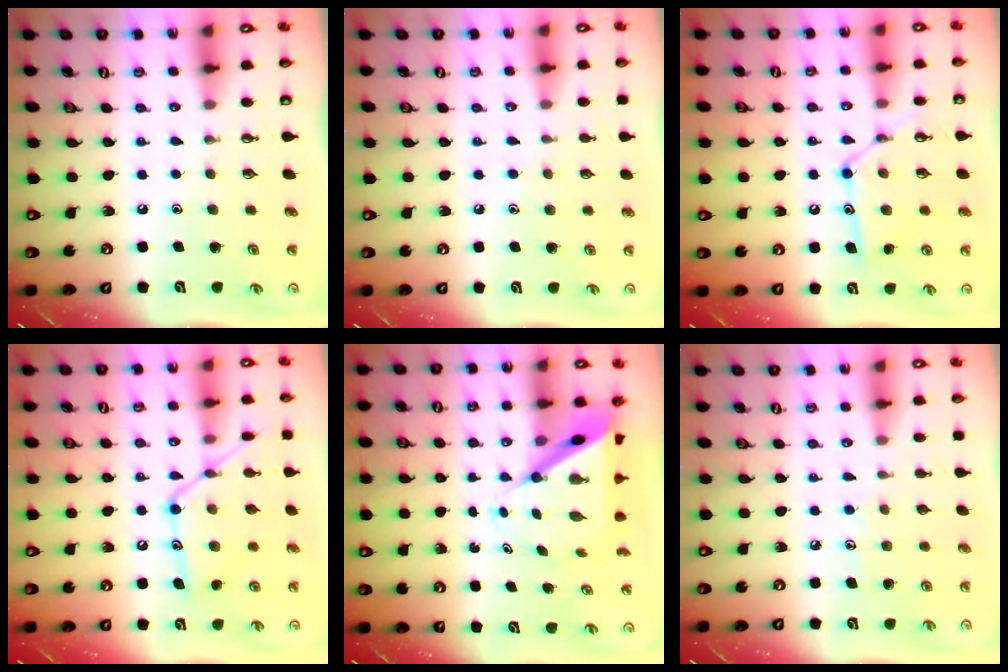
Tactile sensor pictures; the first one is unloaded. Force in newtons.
{"total": 5.6, "press": 5.6, "slide": 0.6}
{"total": 13.4, "press": 13.3, "slide": 1.1}
{"total": 16.4, "press": 16.4, "slide": 1.4}
{"total": 8.4, "press": 8.3, "slide": 0.9}
{"total": 4.8, "press": 4.8, "slide": 0.4}